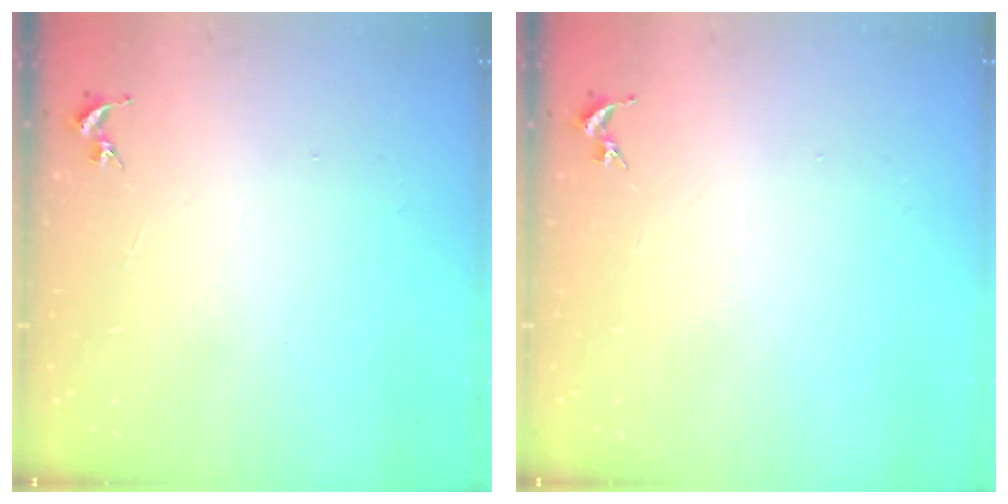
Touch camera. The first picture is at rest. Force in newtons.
{"total": 0.0}